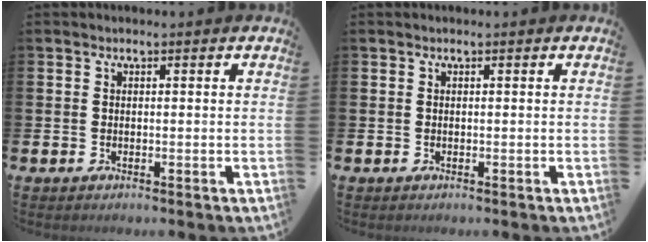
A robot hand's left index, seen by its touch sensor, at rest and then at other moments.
{"total": 0.0}